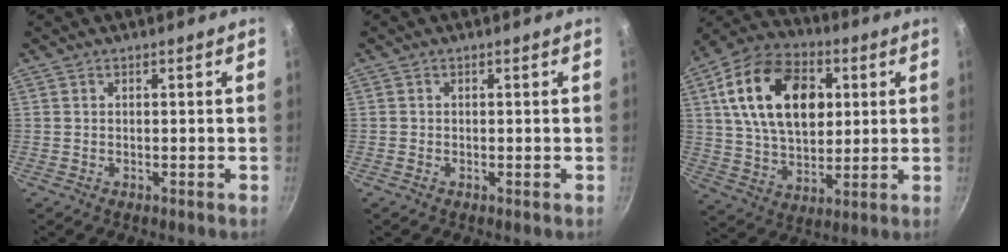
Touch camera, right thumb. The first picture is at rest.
{"total": 0.0}
{"total": 21.5, "force": [5.5, 14.0, 15.4], "torque": [-0.242, 0.003, 0.088]}